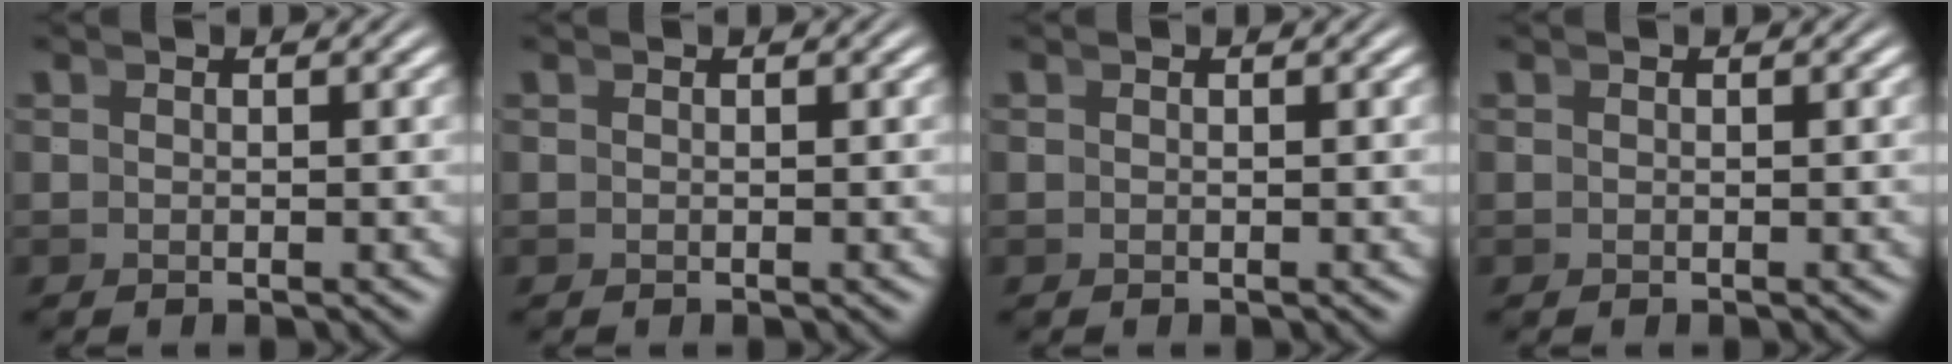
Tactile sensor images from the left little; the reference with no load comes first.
{"total": 0.0}
{"total": 0.0}
{"total": 0.0}